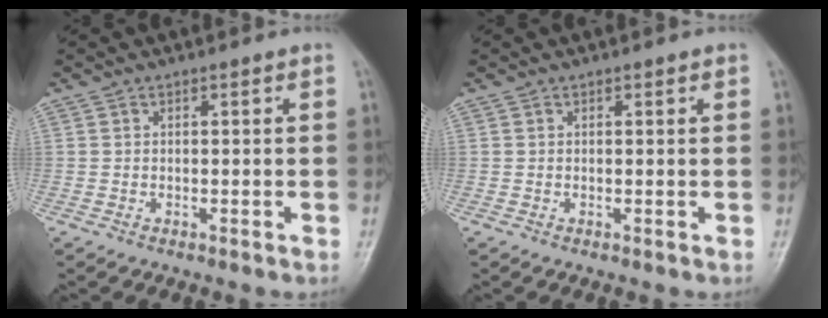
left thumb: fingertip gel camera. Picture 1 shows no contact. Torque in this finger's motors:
{"motor_torque": [-0.25, -0.10, -0.12, -0.11, 0.03]}